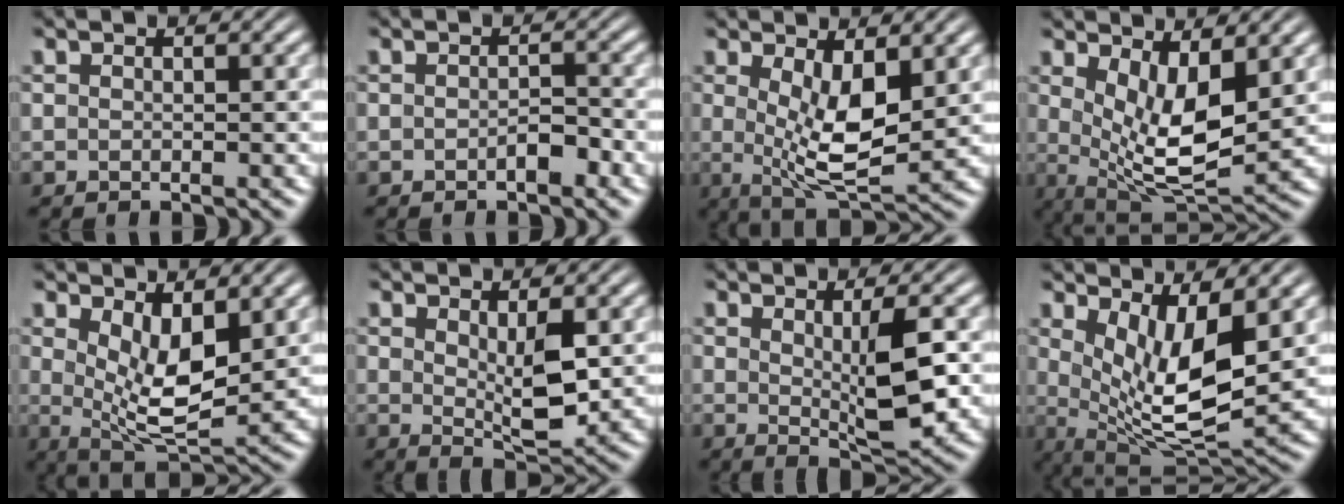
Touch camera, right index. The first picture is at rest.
{"total": 1.4, "force": [-1.0, 0.3, 0.9], "torque": [-0.010, -0.001, -0.016]}
{"total": 6.5, "force": [0.6, 2.5, 6.0], "torque": [-0.092, -0.026, 0.021]}
{"total": 8.3, "force": [0.9, 4.1, 7.1], "torque": [-0.117, -0.036, 0.030]}
{"total": 6.8, "force": [1.2, 3.0, 6.0], "torque": [-0.087, -0.027, 0.030]}
{"total": 3.8, "force": [0.9, 0.9, 3.6], "torque": [-0.052, -0.020, 0.023]}
{"total": 4.5, "force": [0.5, 0.8, 4.4], "torque": [-0.068, -0.016, 0.016]}
{"total": 9.6, "force": [1.2, 4.8, 8.2], "torque": [-0.148, -0.039, 0.039]}